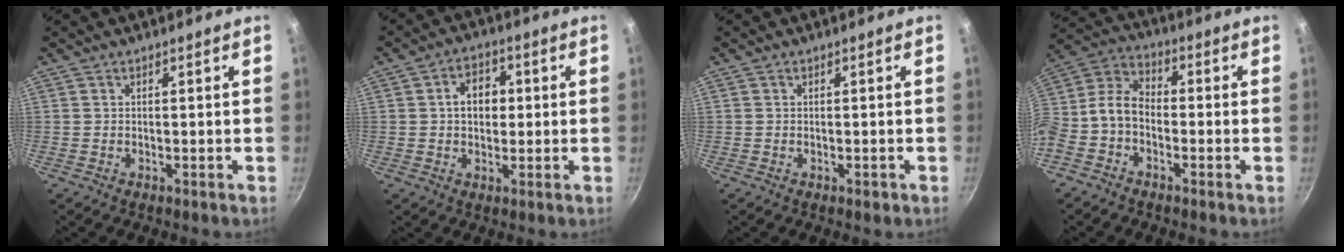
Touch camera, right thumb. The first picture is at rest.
{"total": 6.5, "force": [0.7, 4.9, 4.2], "torque": [-0.036, 0.011, 0.003]}
{"total": 1.0, "force": [-0.4, 0.6, 0.7], "torque": [-0.008, 0.002, -0.007]}
{"total": 9.4, "force": [-2.2, 6.5, 6.4], "torque": [-0.132, 0.054, -0.061]}